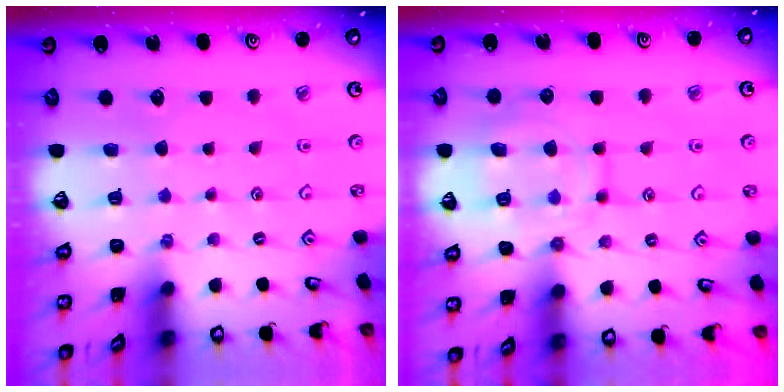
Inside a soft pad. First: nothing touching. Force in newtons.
{"total": 13.6, "press": 13.5, "slide": 1.2}